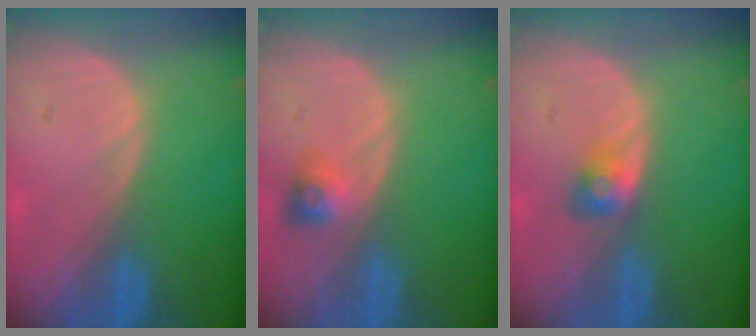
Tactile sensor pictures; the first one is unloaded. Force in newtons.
{"total": 3.0, "press": 2.7, "slide": 1.3}
{"total": 2.8, "press": 2.5, "slide": 1.2}